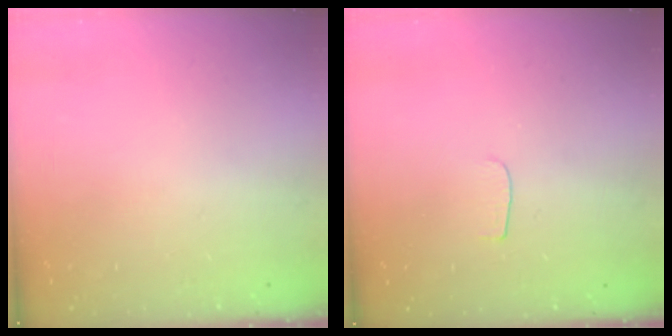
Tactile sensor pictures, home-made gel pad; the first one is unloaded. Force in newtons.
{"total": 3.0, "press": 3.0, "slide": 0.4}